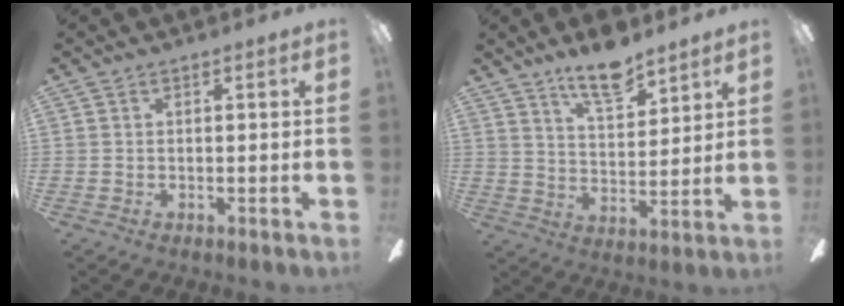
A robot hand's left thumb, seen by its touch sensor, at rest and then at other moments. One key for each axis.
{"total": 11.2, "fx": 8.8, "fy": 3.7, "fz": 5.8, "tx": -0.094, "ty": -0.046, "tz": 0.154}